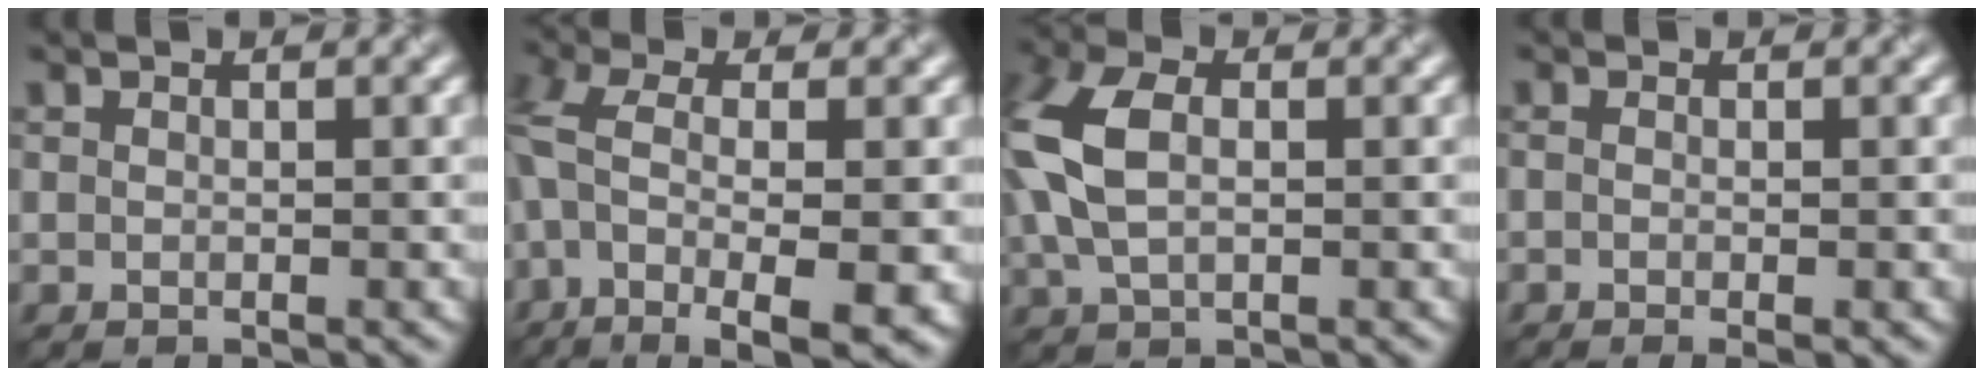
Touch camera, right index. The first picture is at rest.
{"total": 7.4, "force": [-2.6, 2.2, 6.6], "torque": [-0.134, 0.004, -0.035]}
{"total": 6.2, "force": [0.2, 3.8, 4.9], "torque": [-0.143, 0.017, 0.012]}
{"total": 2.4, "force": [-0.6, 0.9, 2.1], "torque": [-0.023, 0.007, -0.008]}